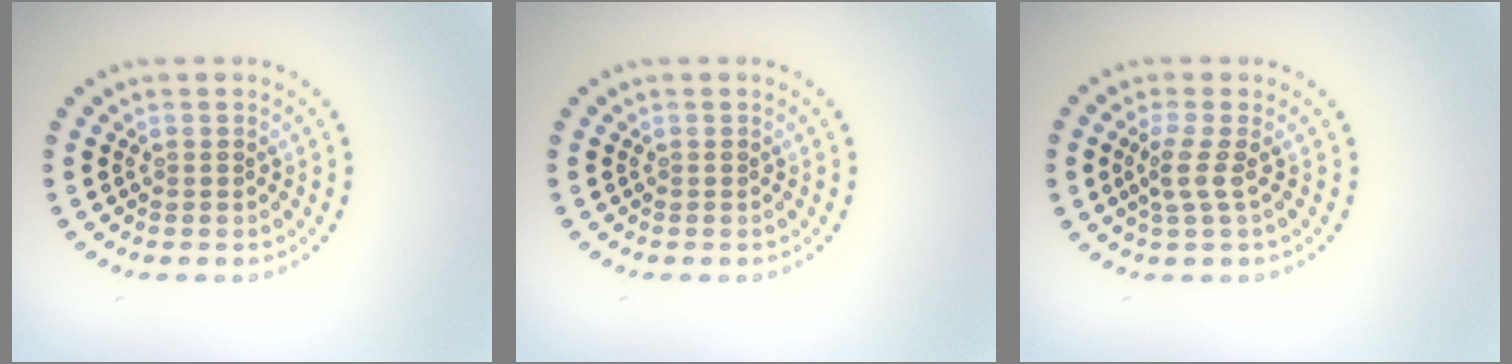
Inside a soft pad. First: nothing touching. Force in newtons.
{"total": 0.0}
{"total": 1.8, "press": 1.3, "slide": 1.2}